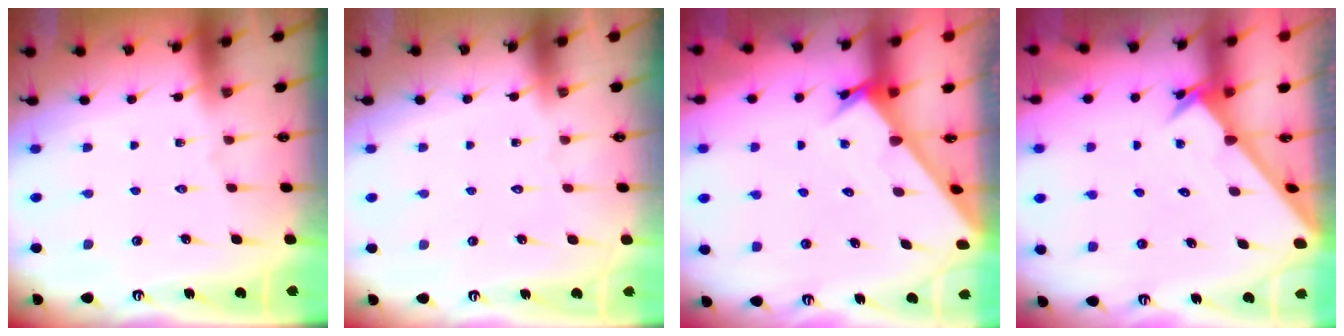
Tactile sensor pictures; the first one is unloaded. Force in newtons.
{"total": 1.8, "press": 1.7, "slide": 0.1}
{"total": 2.8, "press": 2.8, "slide": 0.0}
{"total": 2.6, "press": 2.6, "slide": 0.2}